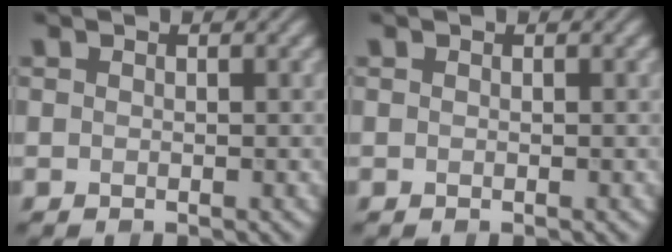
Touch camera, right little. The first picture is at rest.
{"total": 0.0}